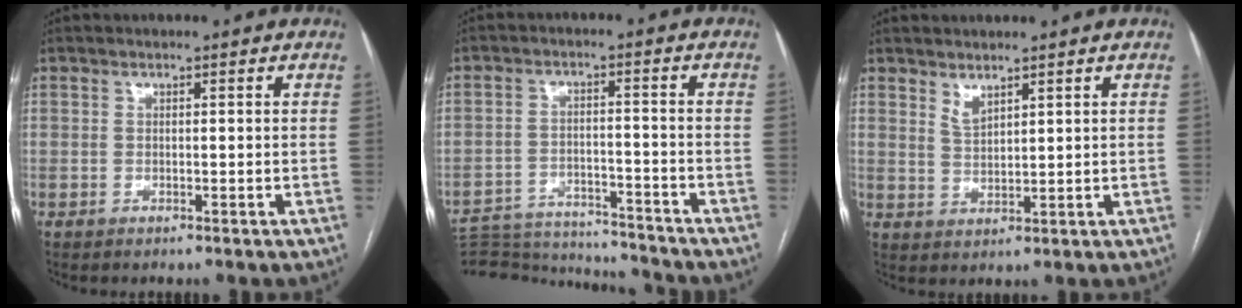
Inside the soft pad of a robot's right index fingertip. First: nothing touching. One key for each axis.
{"total": 16.7, "fx": -16.2, "fy": 1.9, "fz": 3.6, "tx": -0.079, "ty": 0.000, "tz": -0.237}
{"total": 2.5, "fx": 2.0, "fy": 0.7, "fz": 1.3, "tx": -0.028, "ty": -0.009, "tz": 0.047}